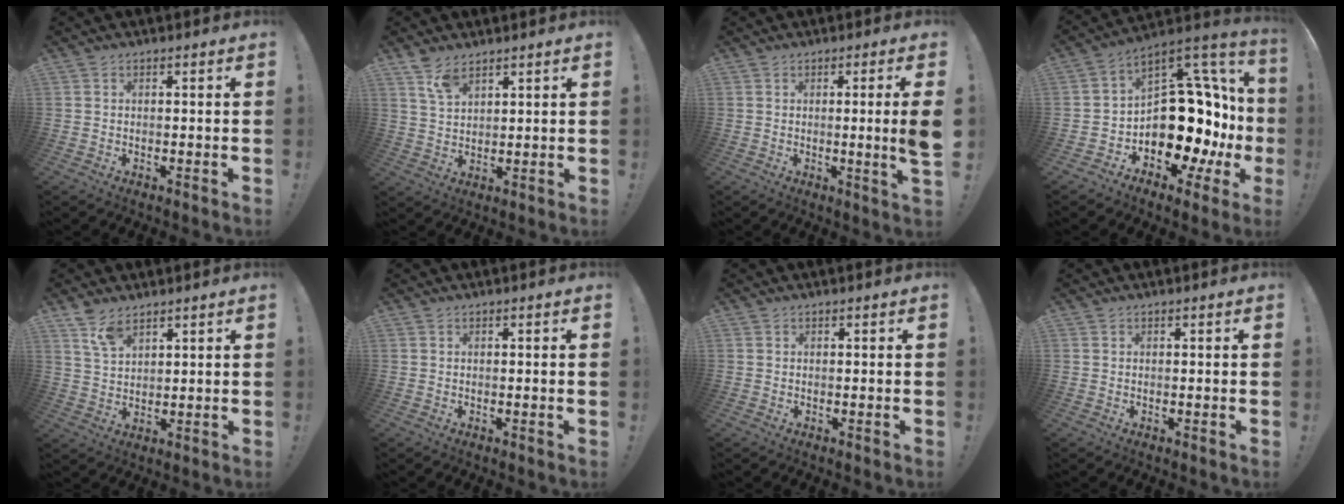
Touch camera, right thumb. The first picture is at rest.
{"total": 6.2, "force": [4.4, 2.7, 3.4], "torque": [-0.056, -0.022, 0.081]}
{"total": 6.5, "force": [0.3, -0.8, 6.4], "torque": [-0.100, -0.007, 0.000]}
{"total": 20.1, "force": [-3.4, 13.8, 14.3], "torque": [-0.182, -0.013, -0.018]}
{"total": 6.7, "force": [4.9, 3.0, 3.4], "torque": [-0.061, -0.024, 0.091]}
{"total": 0.6, "force": [0.1, -0.3, 0.5], "torque": [-0.009, -0.001, 0.001]}
{"total": 0.0}
{"total": 0.0}